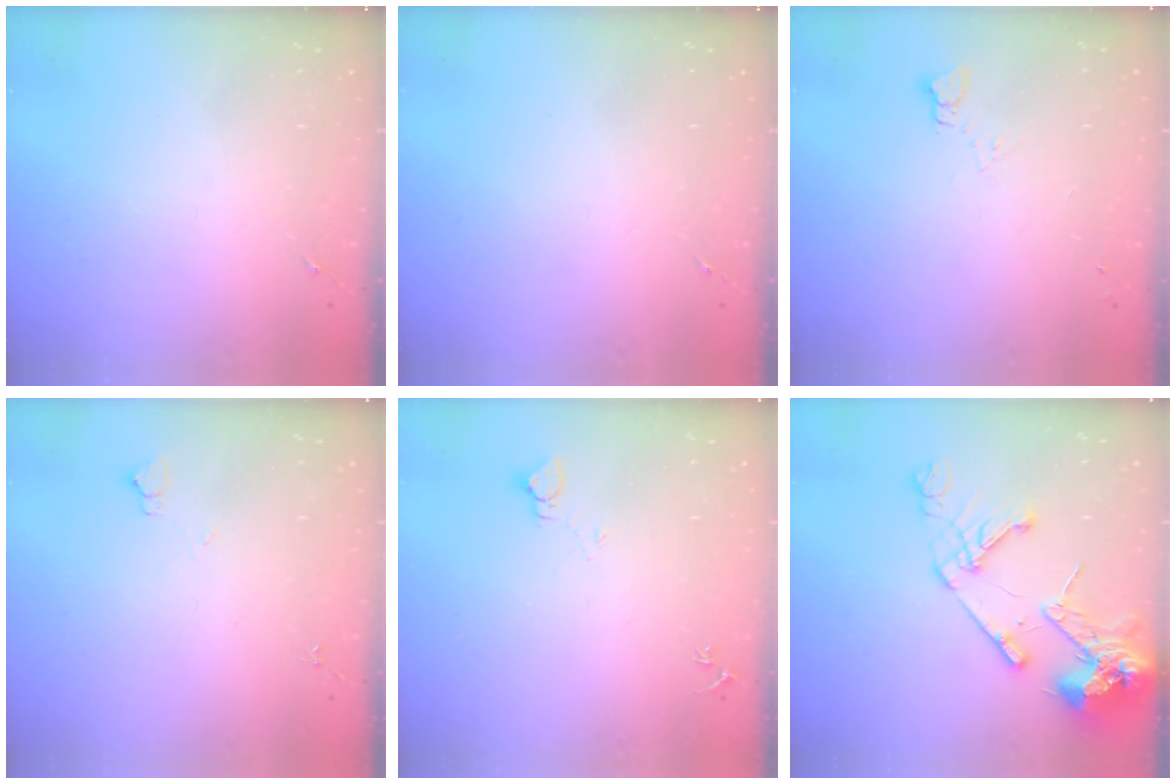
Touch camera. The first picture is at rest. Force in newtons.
{"total": 0.0}
{"total": 4.1, "press": 4.0, "slide": 0.4}
{"total": 3.5, "press": 3.5, "slide": 0.4}
{"total": 4.0, "press": 4.0, "slide": 0.4}
{"total": 19.4, "press": 19.2, "slide": 2.7}